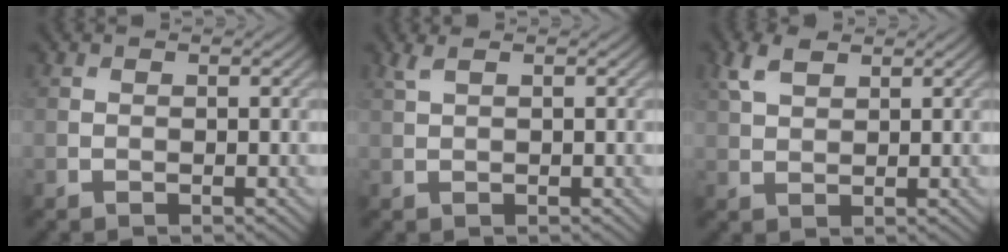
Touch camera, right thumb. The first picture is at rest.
{"total": 1.4, "force": [0.8, 0.3, 1.1], "torque": [-0.030, 0.007, 0.018]}
{"total": 3.5, "force": [2.1, 1.7, 2.3], "torque": [-0.061, 0.008, 0.043]}